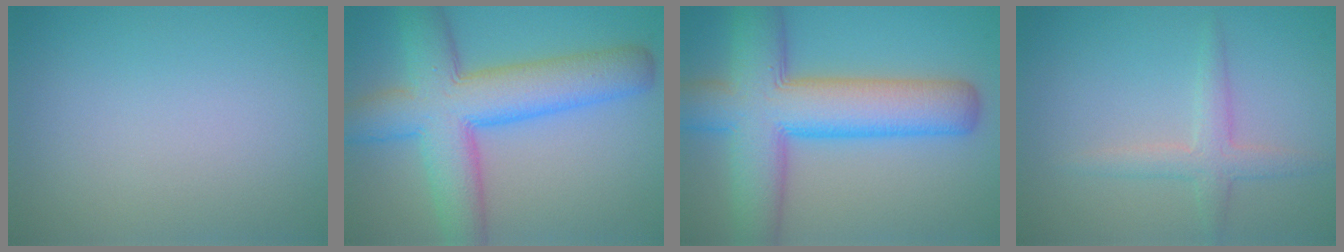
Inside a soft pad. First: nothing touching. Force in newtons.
{"total": 9.7, "press": 9.7, "slide": 0.2}
{"total": 11.1, "press": 11.1, "slide": 0.4}
{"total": 2.3, "press": 2.3, "slide": 0.0}